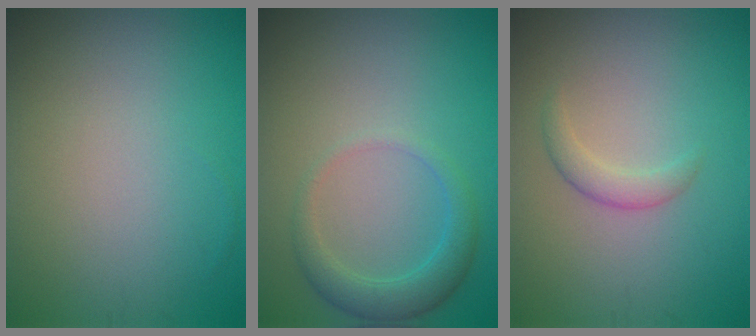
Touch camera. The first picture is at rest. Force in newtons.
{"total": 2.9, "press": 2.9, "slide": 0.1}
{"total": 1.6, "press": 1.6, "slide": 0.1}